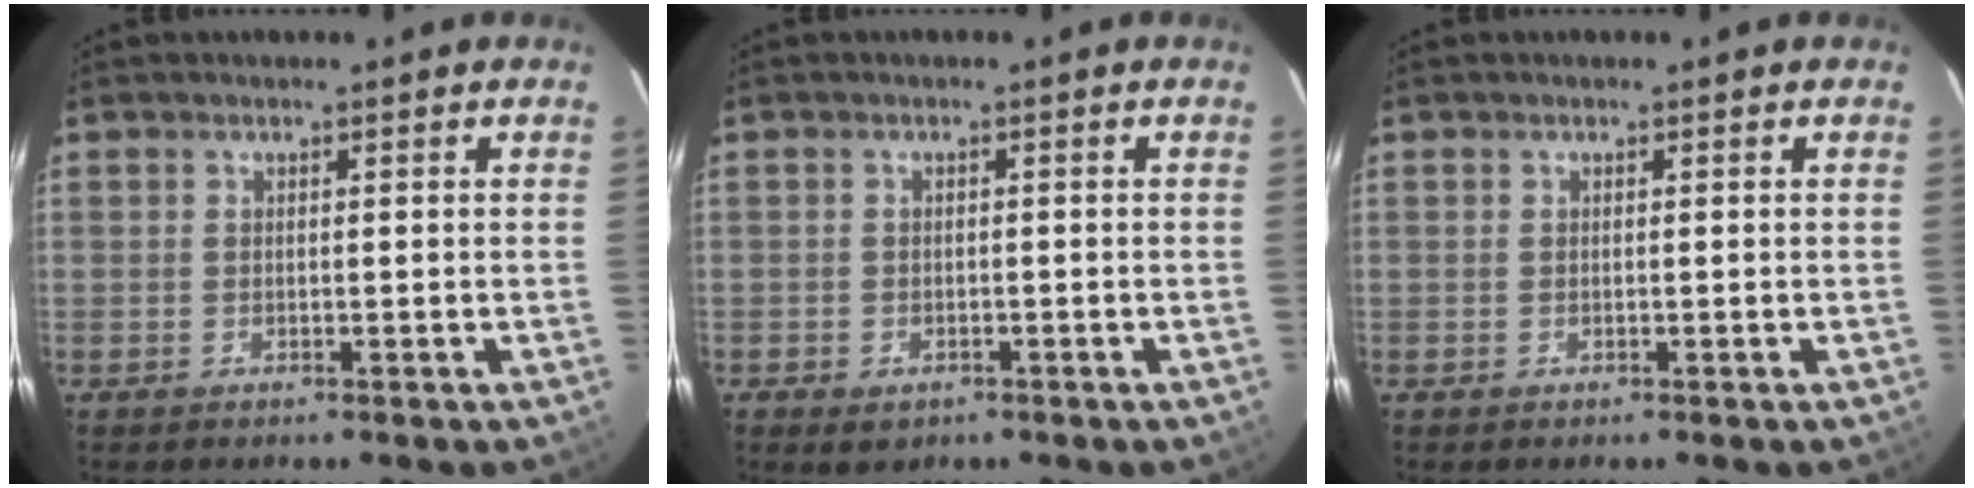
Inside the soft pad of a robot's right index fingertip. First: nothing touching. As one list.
[{"total": 2.9, "force": [-1.5, 2.2, 1.1], "torque": [-0.025, -0.003, -0.017]}, {"total": 0.0}]